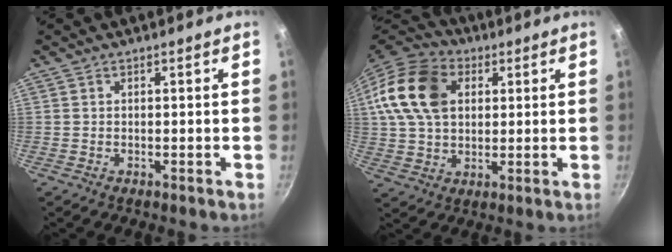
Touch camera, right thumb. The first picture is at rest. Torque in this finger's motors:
{"motor_torque": [2.51, 2.50, 0.63, -0.45, 0.23]}